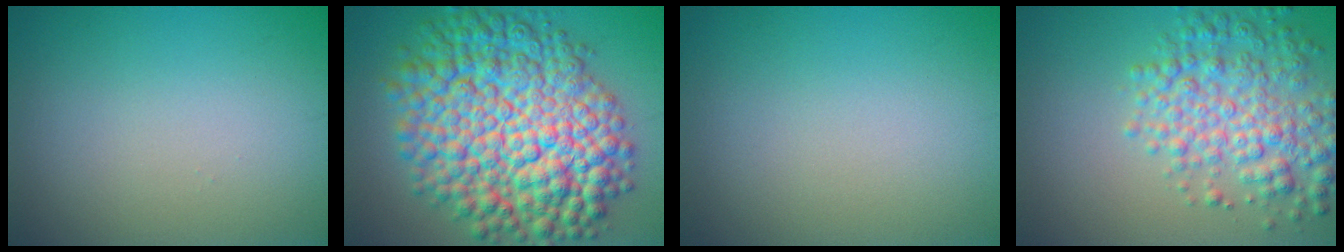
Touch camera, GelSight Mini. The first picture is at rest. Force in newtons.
{"total": 13.9, "press": 13.9, "slide": 0.3}
{"total": 0.0}
{"total": 5.5, "press": 5.5, "slide": 0.1}